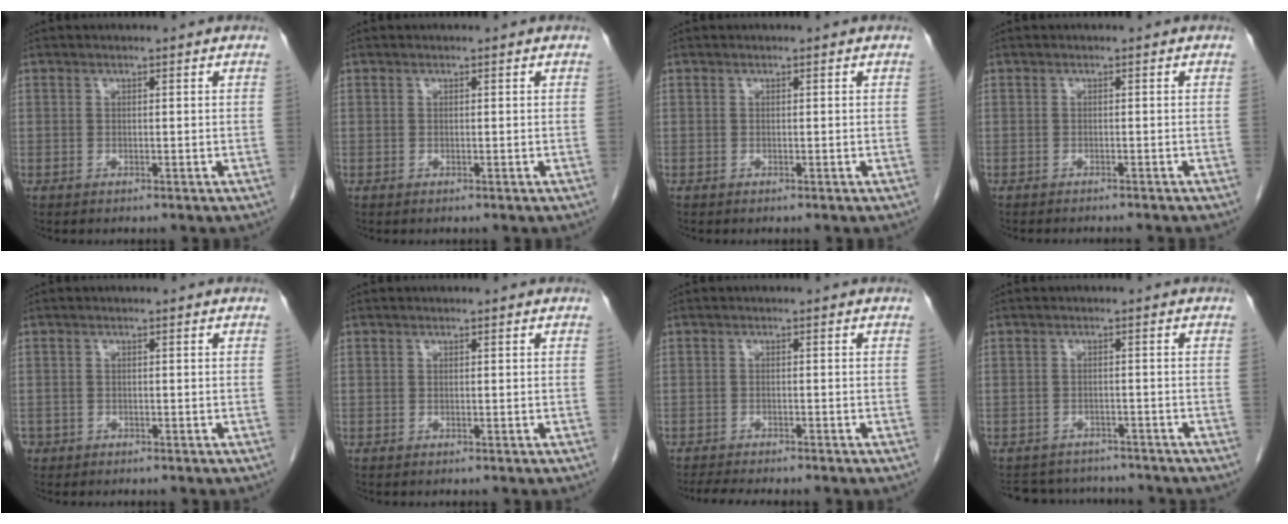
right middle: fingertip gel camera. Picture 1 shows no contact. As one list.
[{"total": 0.0}, {"total": 0.0}, {"total": 4.3, "force": [-3.9, 0.4, 1.7], "torque": [-0.016, -0.004, -0.049]}, {"total": 1.3, "force": [-0.8, 1.0, 0.2], "torque": [-0.009, 0.003, -0.011]}, {"total": 0.0}, {"total": 4.9, "force": [-4.3, 0.4, 2.3], "torque": [-0.034, -0.009, -0.064]}, {"total": 8.4, "force": [-7.9, 2.6, 1.4], "torque": [-0.026, 0.009, -0.102]}]